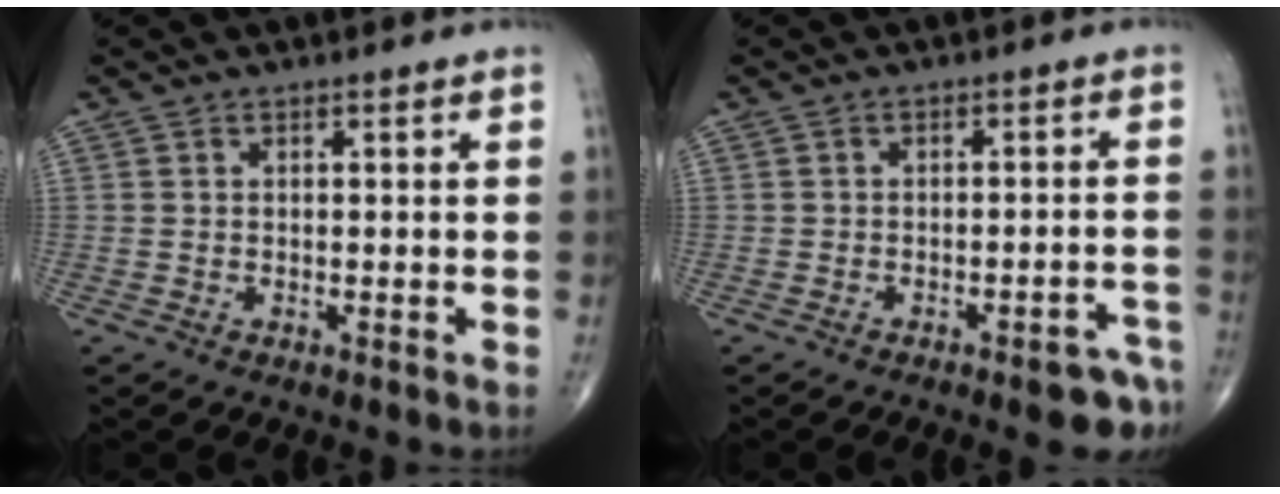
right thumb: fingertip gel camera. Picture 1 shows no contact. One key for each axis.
{"total": 5.8, "fx": -3.8, "fy": 2.0, "fz": 4.0, "tx": -0.033, "ty": 0.026, "tz": -0.042}